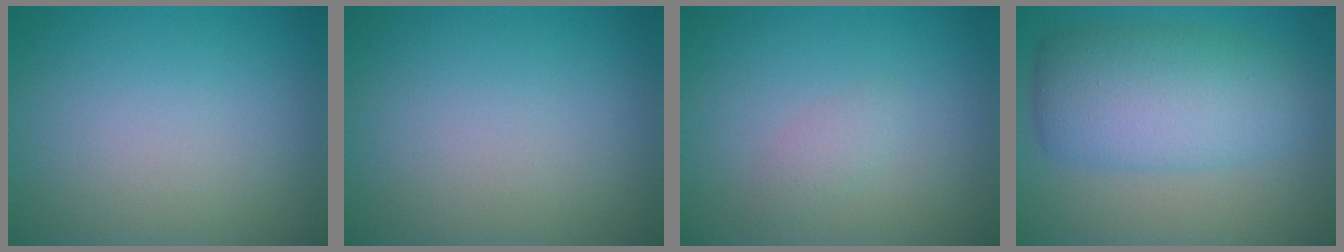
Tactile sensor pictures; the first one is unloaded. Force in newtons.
{"total": 0.0}
{"total": 1.1, "press": 1.1, "slide": 0.0}
{"total": 7.4, "press": 7.4, "slide": 0.1}